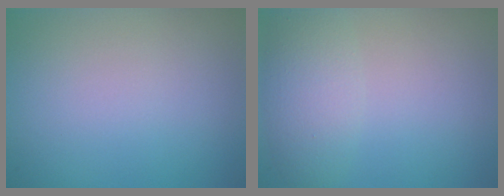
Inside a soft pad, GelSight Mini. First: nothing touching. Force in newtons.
{"total": 3.2, "press": 3.2, "slide": 0.1}